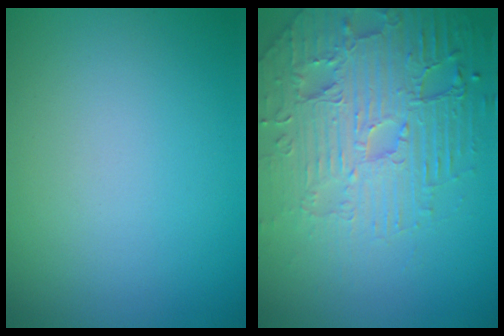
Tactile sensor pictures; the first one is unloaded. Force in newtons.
{"total": 7.8, "press": 5.8, "slide": 5.3}